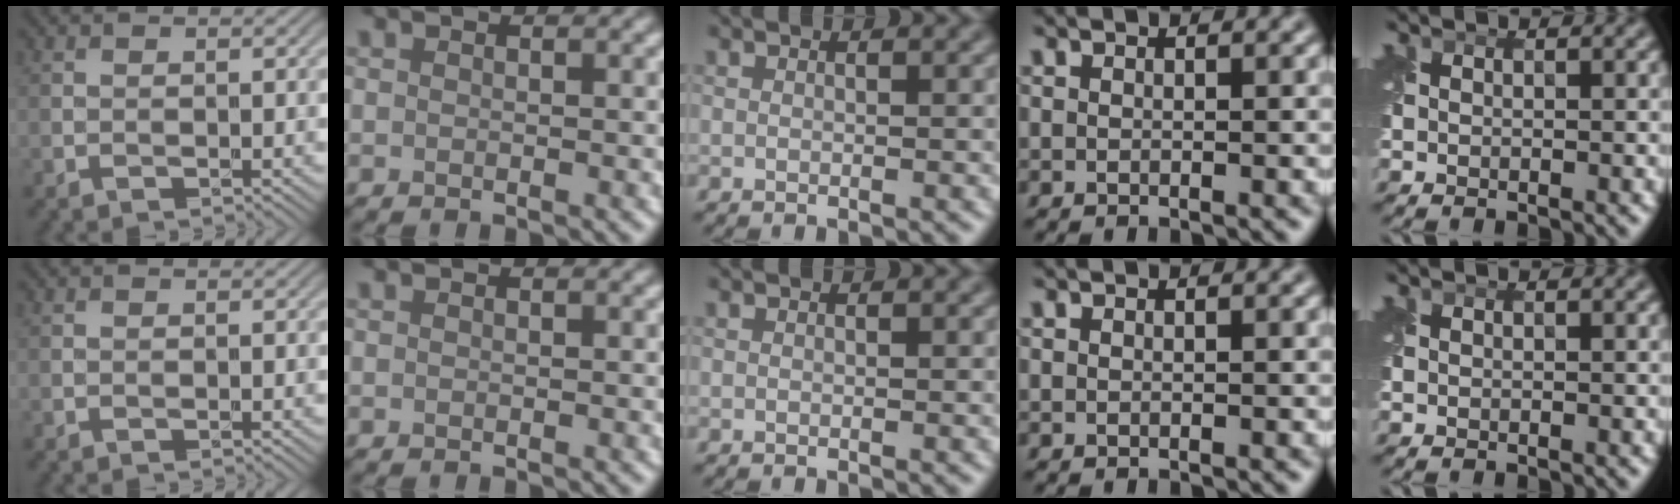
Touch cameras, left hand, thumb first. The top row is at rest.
{}